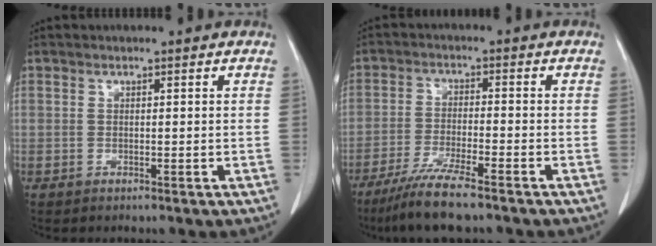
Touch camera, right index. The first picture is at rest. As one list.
[{"total": 8.0, "force": [-6.3, 0.1, 5.0], "torque": [-0.091, -0.023, -0.113]}]